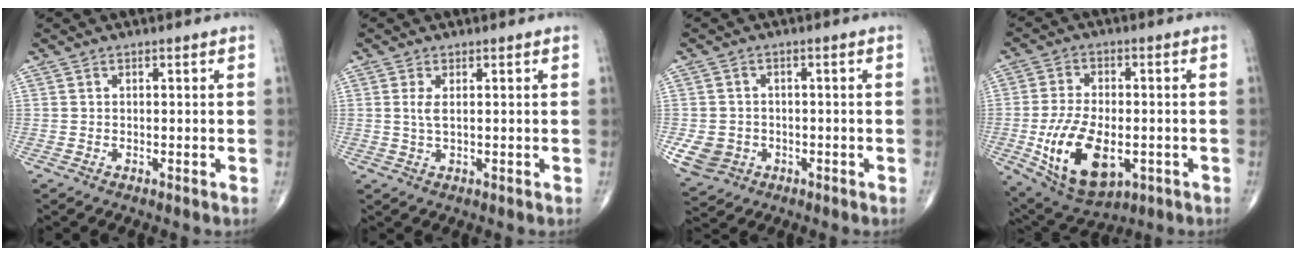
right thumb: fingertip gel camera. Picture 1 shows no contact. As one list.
[{"total": 2.3, "force": [0.4, 0.7, 2.2], "torque": [-0.053, 0.000, 0.013]}, {"total": 6.2, "force": [-1.7, 5.5, 2.3], "torque": [-0.041, 0.007, -0.020]}, {"total": 15.9, "force": [-4.0, 8.8, 12.7], "torque": [-0.219, -0.001, -0.051]}]